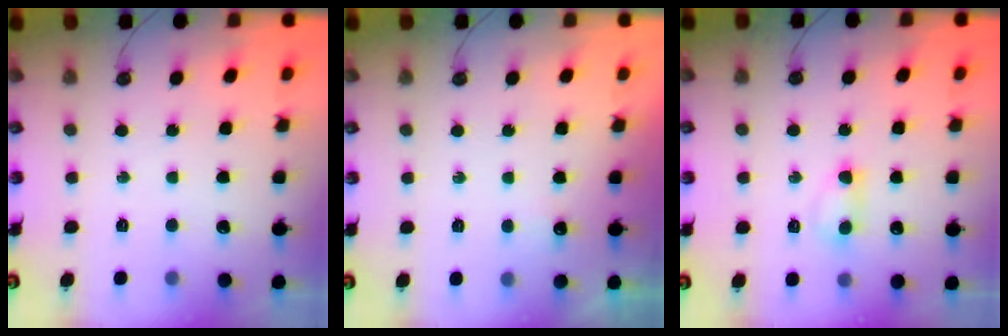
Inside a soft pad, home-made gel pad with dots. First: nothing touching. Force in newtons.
{"total": 2.8, "press": 2.7, "slide": 0.4}
{"total": 4.8, "press": 4.7, "slide": 1.1}